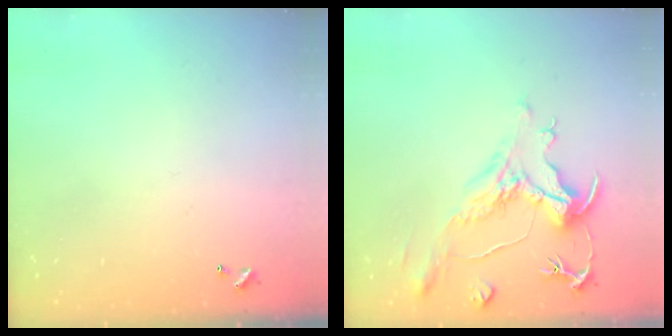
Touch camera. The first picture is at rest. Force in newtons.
{"total": 1.6, "press": 0.0, "slide": 1.6}